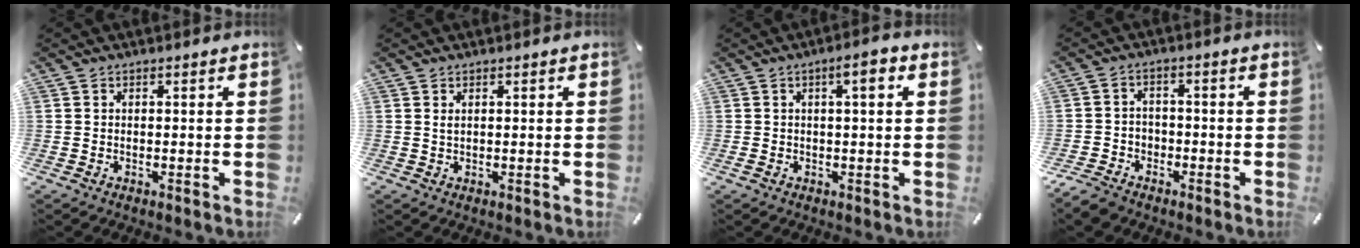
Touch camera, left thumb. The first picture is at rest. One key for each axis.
{"total": 0.6, "fx": 0.3, "fy": 0.5, "fz": 0.4, "tx": -0.009, "ty": 0.002, "tz": 0.004}
{"total": 5.0, "fx": 1.6, "fy": 0.4, "fz": 4.7, "tx": -0.078, "ty": -0.006, "tz": 0.020}
{"total": 5.1, "fx": -3.4, "fy": 3.7, "fz": 1.0, "tx": -0.028, "ty": 0.020, "tz": -0.067}